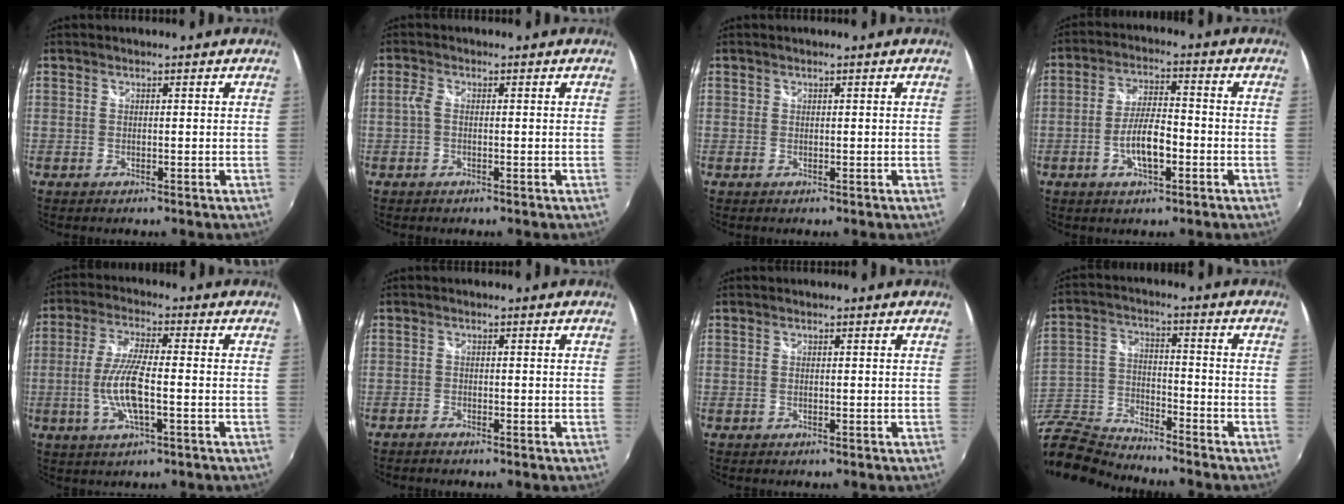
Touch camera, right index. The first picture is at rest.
{"total": 1.7, "force": [-0.2, 0.8, 1.4], "torque": [-0.033, 0.004, -0.008]}
{"total": 0.0}
{"total": 7.2, "force": [-2.6, 2.3, 6.3], "torque": [-0.124, 0.002, -0.044]}
{"total": 9.1, "force": [-2.1, 1.8, 8.7], "torque": [-0.179, -0.003, -0.041]}
{"total": 1.2, "force": [-1.1, 0.3, 0.4], "torque": [-0.016, -0.004, -0.024]}
{"total": 0.0}
{"total": 14.9, "force": [-13.0, 4.6, 5.5], "torque": [-0.147, -0.013, -0.260]}